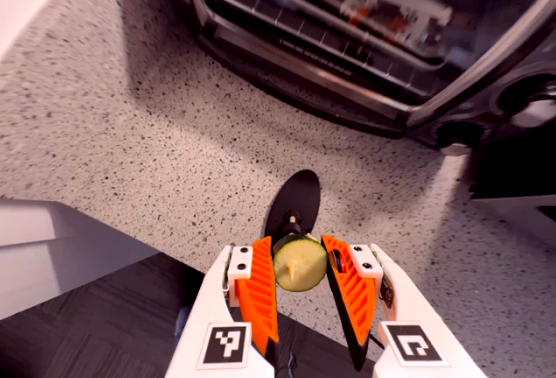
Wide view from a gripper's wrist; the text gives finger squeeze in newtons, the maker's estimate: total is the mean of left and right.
{"total": 9.2, "left": 8.7, "right": 9.6}